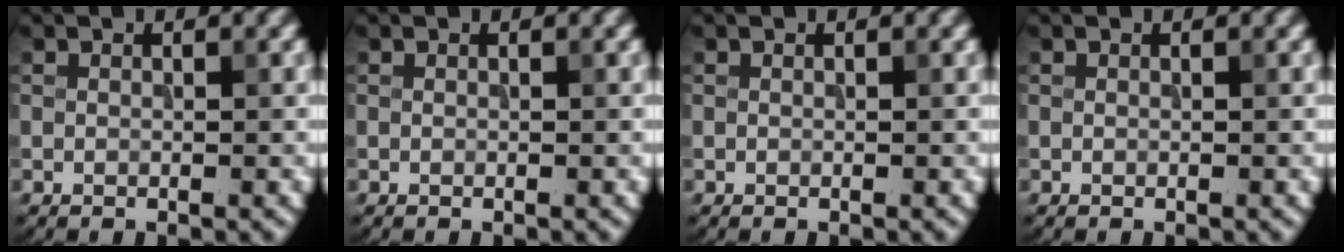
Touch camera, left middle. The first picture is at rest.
{"total": 0.0}
{"total": 0.0}
{"total": 0.0}